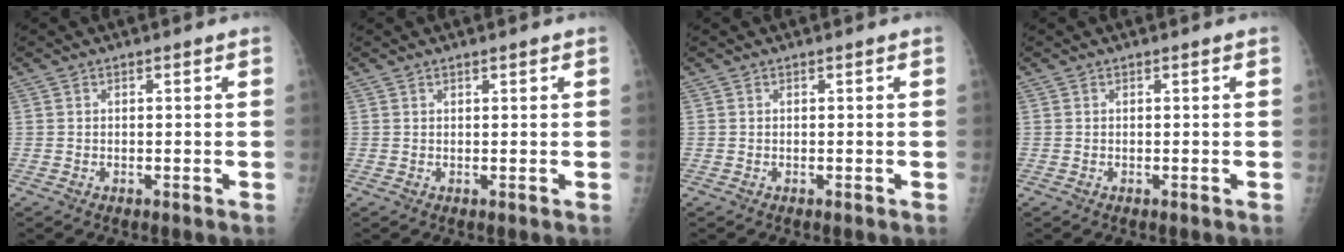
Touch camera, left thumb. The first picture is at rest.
{"total": 0.8, "force": [0.6, 0.2, 0.5], "torque": [-0.007, -0.001, 0.009]}
{"total": 0.0}
{"total": 0.0}